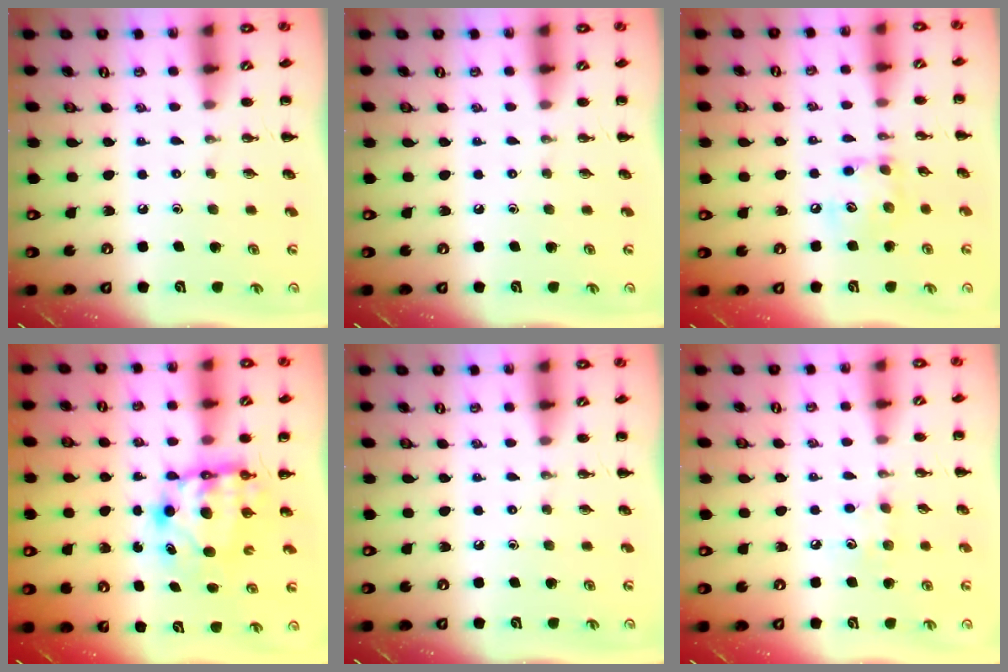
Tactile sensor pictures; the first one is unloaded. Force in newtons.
{"total": 0.0}
{"total": 9.4, "press": 9.4, "slide": 0.4}
{"total": 7.3, "press": 7.1, "slide": 1.5}
{"total": 0.0}
{"total": 6.6, "press": 6.4, "slide": 1.8}